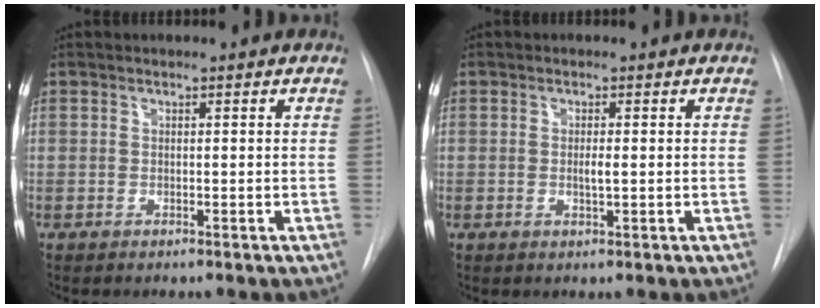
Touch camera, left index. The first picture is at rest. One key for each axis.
{"total": 1.4, "fx": 0.0, "fy": 0.2, "fz": 1.4, "tx": -0.028, "ty": -0.002, "tz": 0.001}